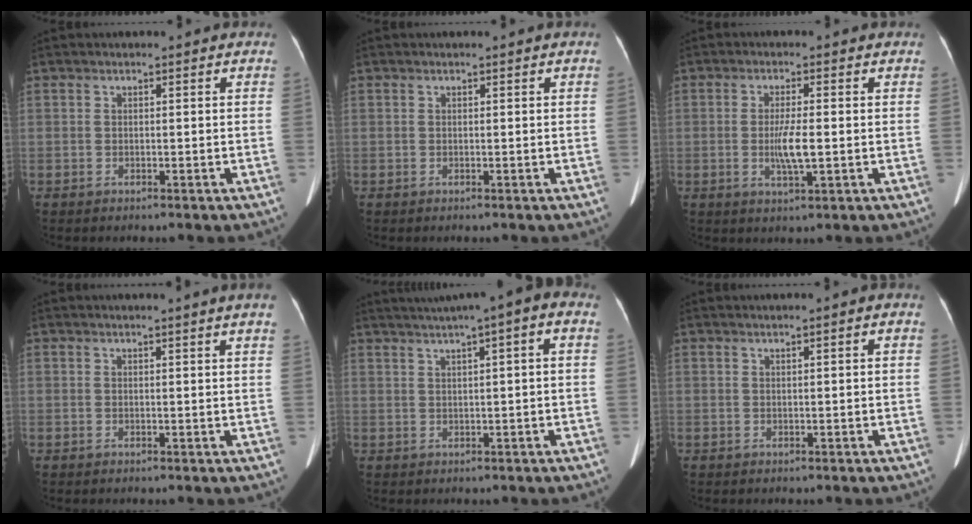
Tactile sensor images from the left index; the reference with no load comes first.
{"total": 0.0}
{"total": 4.1, "force": [-0.9, 0.5, 3.9], "torque": [-0.076, -0.020, -0.015]}
{"total": 2.9, "force": [2.3, -0.9, 1.6], "torque": [-0.019, -0.016, 0.016]}
{"total": 8.9, "force": [4.7, 0.4, 7.6], "torque": [-0.118, 0.023, 0.062]}
{"total": 0.7, "force": [0.0, -0.3, 0.6], "torque": [-0.014, -0.015, 0.002]}